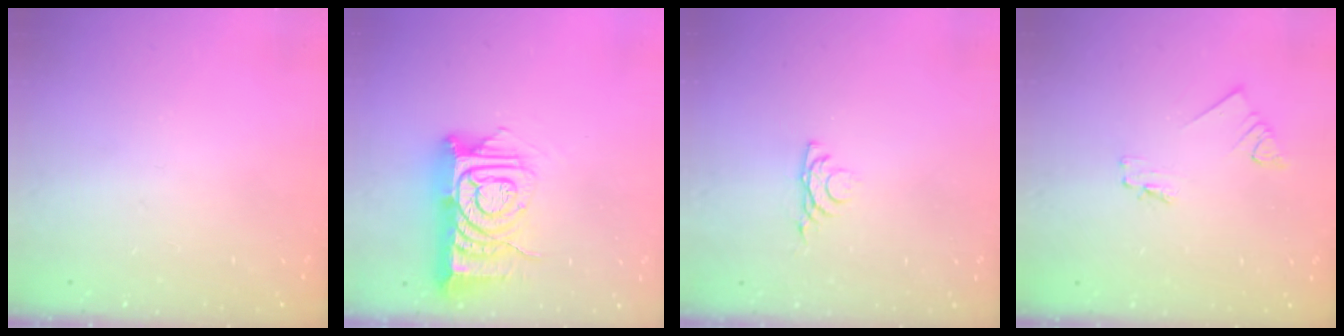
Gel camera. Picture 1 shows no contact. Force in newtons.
{"total": 13.0, "press": 13.0, "slide": 1.1}
{"total": 4.3, "press": 4.2, "slide": 0.8}
{"total": 1.8, "press": 1.7, "slide": 0.2}